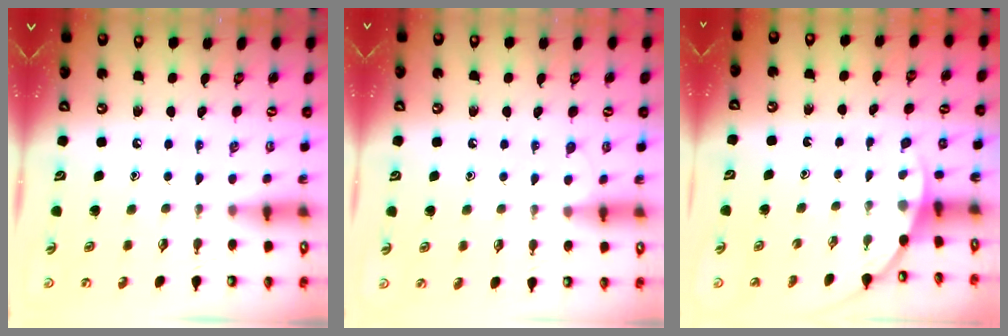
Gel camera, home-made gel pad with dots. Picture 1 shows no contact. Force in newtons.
{"total": 4.1, "press": 4.1, "slide": 0.4}
{"total": 2.6, "press": 2.6, "slide": 0.1}